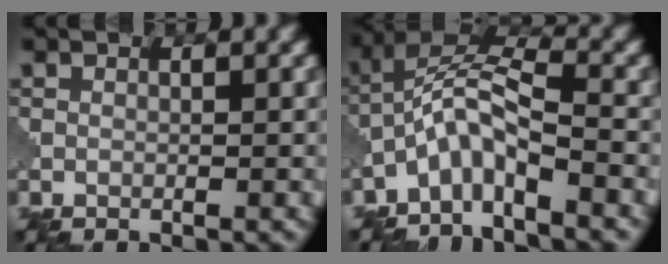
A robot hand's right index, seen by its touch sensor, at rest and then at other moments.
{"total": 5.2, "force": [-3.1, 1.2, 4.0], "torque": [-0.077, 0.014, -0.072]}